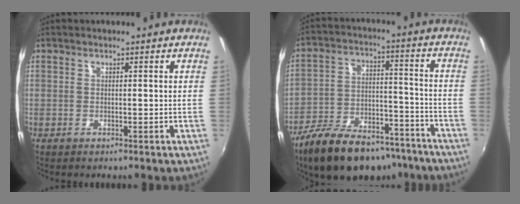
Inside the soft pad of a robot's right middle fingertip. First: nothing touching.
{"total": 21.6, "force": [-16.0, 9.3, 11.1], "torque": [-0.208, 0.002, -0.238]}